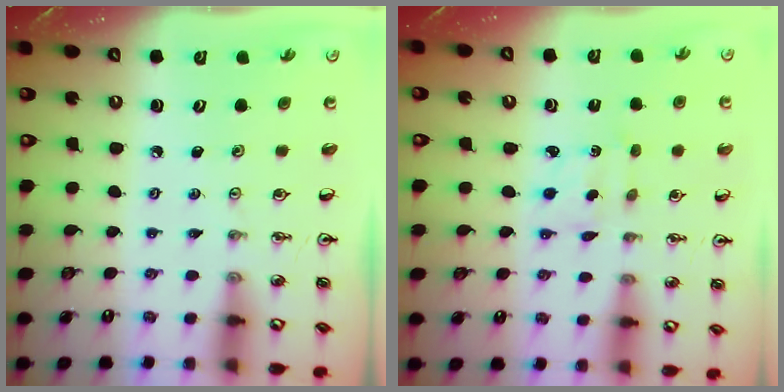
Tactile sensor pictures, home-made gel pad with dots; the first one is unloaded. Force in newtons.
{"total": 1.9, "press": 1.8, "slide": 0.6}